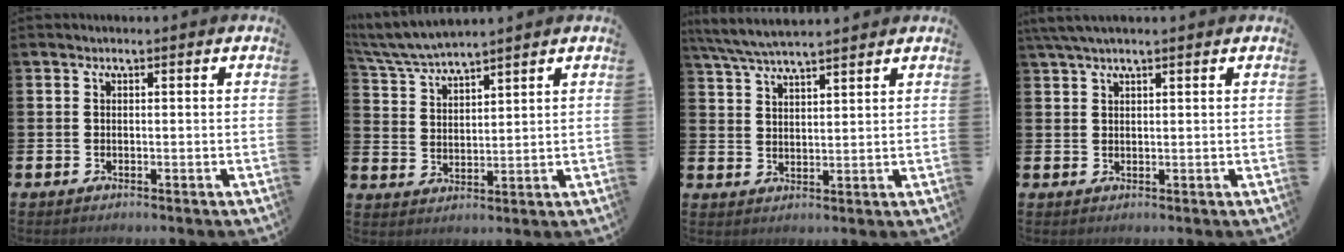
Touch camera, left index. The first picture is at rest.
{"total": 5.9, "force": [5.8, 0.3, 1.1], "torque": [-0.046, -0.032, 0.103]}
{"total": 5.5, "force": [5.2, 0.3, 1.8], "torque": [-0.051, -0.017, 0.095]}
{"total": 2.9, "force": [2.2, 0.4, 1.8], "torque": [-0.041, 0.003, 0.041]}